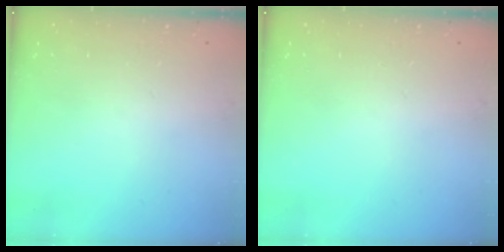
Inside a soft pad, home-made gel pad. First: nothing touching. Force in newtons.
{"total": 0.0}